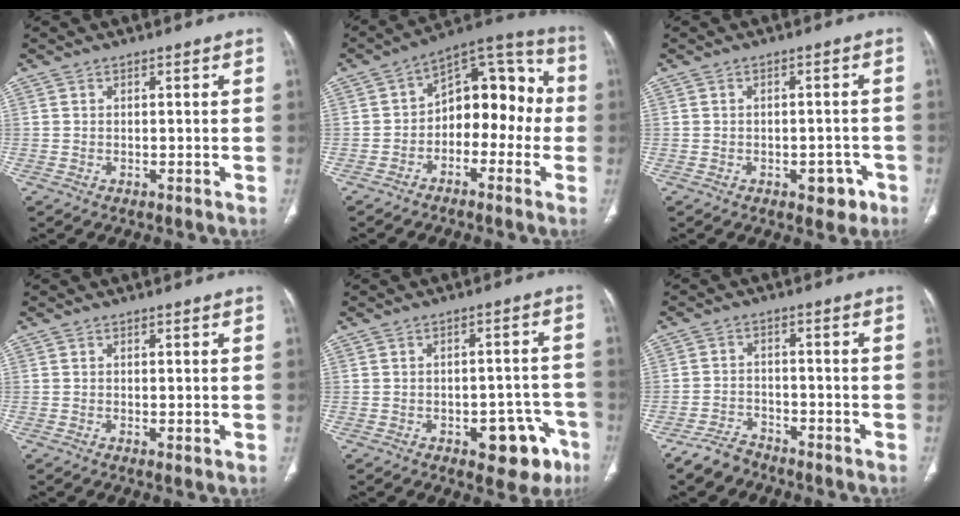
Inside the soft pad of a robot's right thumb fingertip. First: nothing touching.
{"total": 14.4, "force": [-1.9, 9.2, 10.9], "torque": [-0.103, 0.055, -0.046]}
{"total": 4.4, "force": [-2.2, 2.7, 2.7], "torque": [-0.015, 0.016, -0.022]}
{"total": 1.3, "force": [-0.2, 0.3, 1.2], "torque": [-0.026, -0.007, -0.001]}
{"total": 10.3, "force": [-4.9, 5.4, 7.2], "torque": [-0.050, 0.036, -0.053]}
{"total": 4.6, "force": [-4.0, 2.1, 0.8], "torque": [-0.015, 0.017, -0.076]}